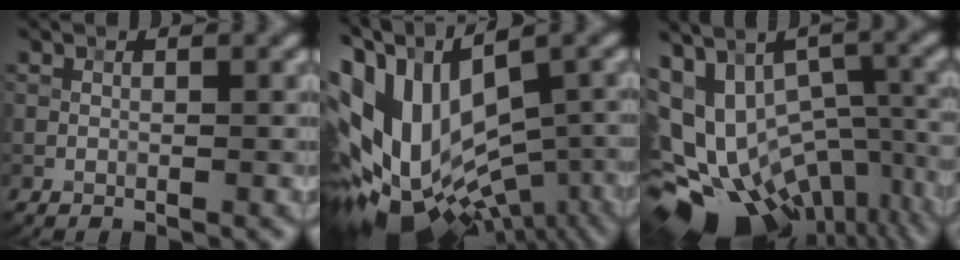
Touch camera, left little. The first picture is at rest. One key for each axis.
{"total": 15.0, "fx": -0.3, "fy": 8.8, "fz": 12.1, "tx": -0.249, "ty": -0.010, "tz": 0.018}
{"total": 17.6, "fx": -6.6, "fy": 12.0, "fz": 11.1, "tx": -0.192, "ty": -0.009, "tz": -0.046}